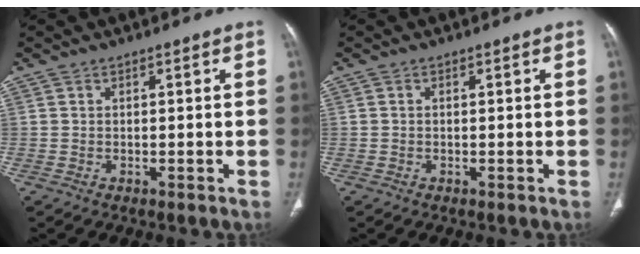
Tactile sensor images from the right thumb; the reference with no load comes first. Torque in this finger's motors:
{"motor_torque": [-0.11, -0.11, -0.34, 0.33, -0.03]}